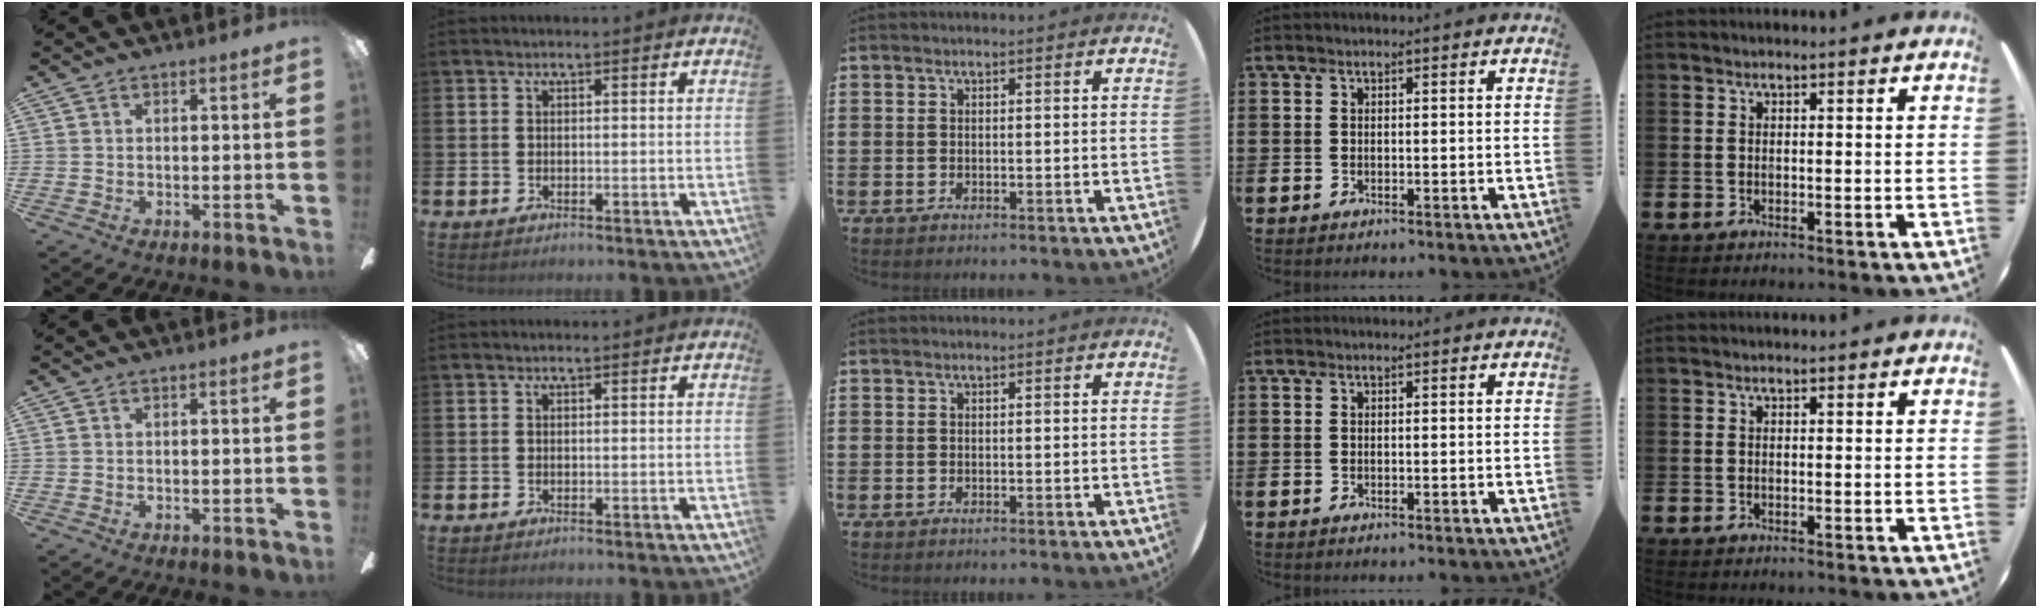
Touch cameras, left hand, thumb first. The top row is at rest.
{}